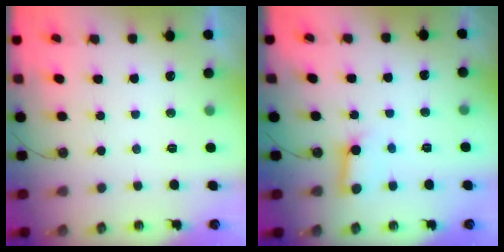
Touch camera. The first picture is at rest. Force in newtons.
{"total": 6.8, "press": 6.8, "slide": 0.7}